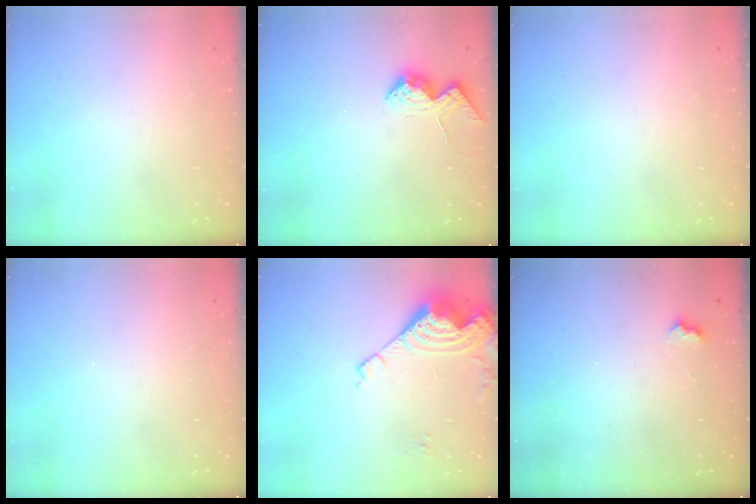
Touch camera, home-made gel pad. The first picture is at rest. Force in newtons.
{"total": 10.7, "press": 10.7, "slide": 1.4}
{"total": 0.0}
{"total": 0.0}
{"total": 15.1, "press": 15.0, "slide": 1.8}
{"total": 3.7, "press": 3.7, "slide": 0.6}